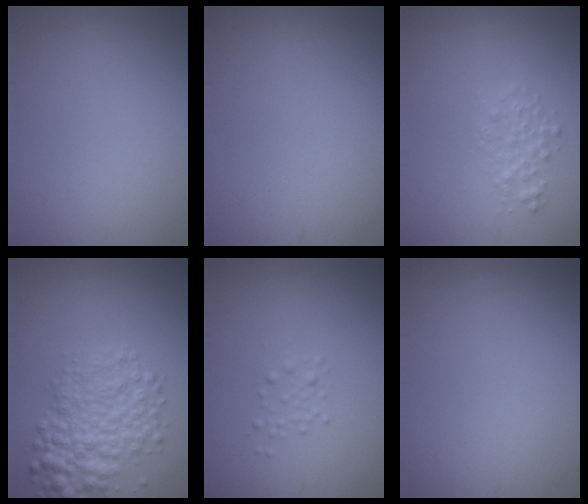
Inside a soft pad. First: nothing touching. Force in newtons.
{"total": 0.0}
{"total": 1.6, "press": 1.6, "slide": 0.1}
{"total": 5.0, "press": 5.0, "slide": 0.1}
{"total": 1.1, "press": 1.1, "slide": 0.1}
{"total": 0.0}